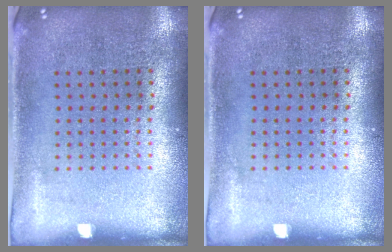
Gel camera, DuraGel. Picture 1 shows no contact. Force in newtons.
{"total": 0.0}